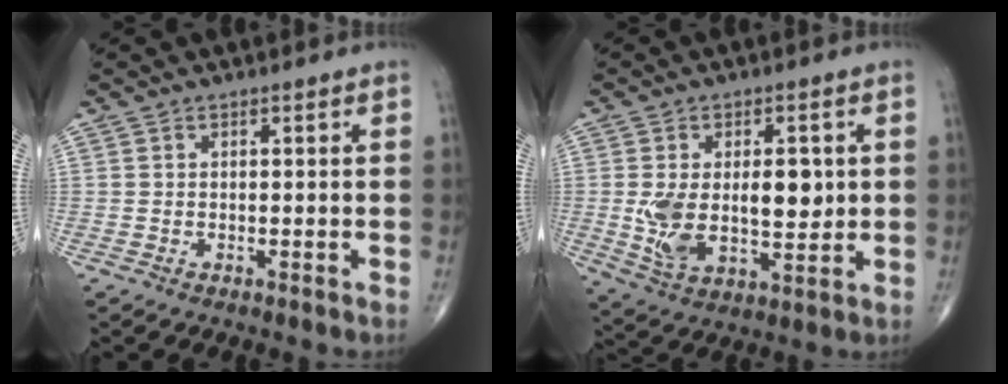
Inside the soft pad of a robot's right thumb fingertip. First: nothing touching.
{"total": 13.5, "force": [0.9, 7.3, 11.3], "torque": [-0.182, -0.010, 0.030]}